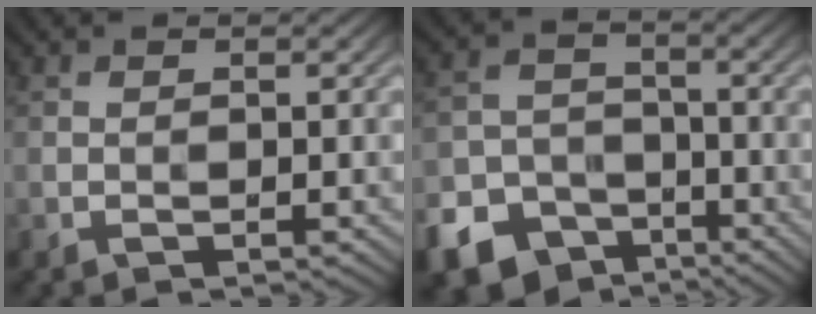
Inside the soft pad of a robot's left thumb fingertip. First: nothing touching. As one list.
[{"total": 11.2, "force": [-7.3, 7.5, 3.9], "torque": [-0.109, -0.035, -0.106]}]